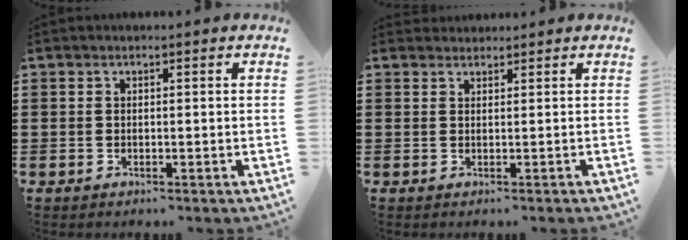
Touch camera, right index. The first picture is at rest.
{"total": 0.9, "force": [0.8, 0.2, -0.2], "torque": [0.002, 0.002, 0.016]}